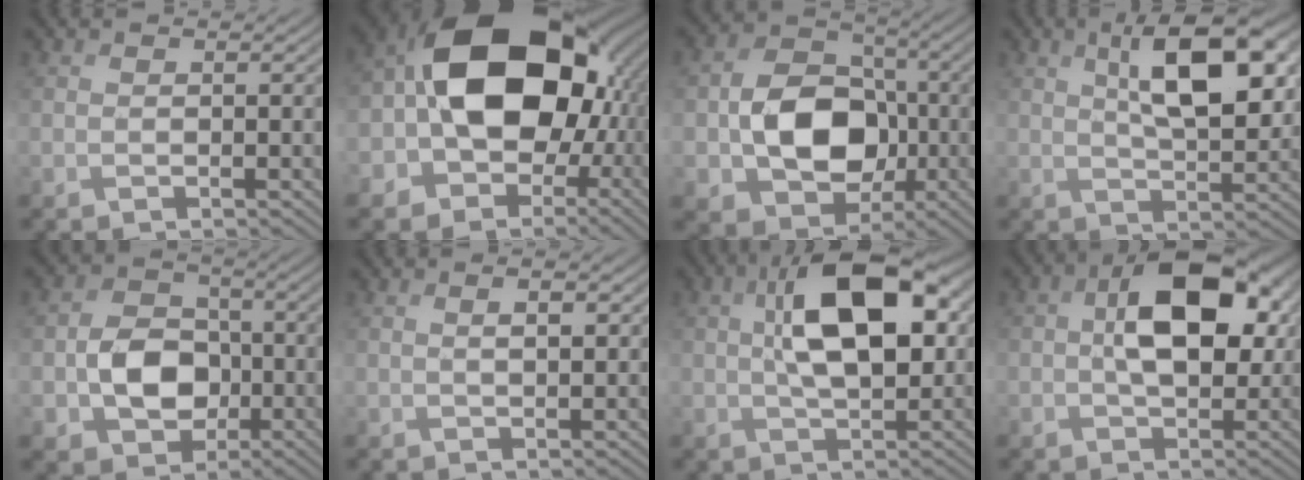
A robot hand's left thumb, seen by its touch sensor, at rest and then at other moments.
{"total": 18.0, "force": [-0.3, 13.2, 12.2], "torque": [-0.203, -0.003, -0.013]}
{"total": 11.8, "force": [-1.7, 9.2, 7.1], "torque": [-0.138, -0.007, -0.039]}
{"total": 10.8, "force": [3.7, 4.6, 9.1], "torque": [-0.147, 0.004, 0.057]}
{"total": 7.6, "force": [-1.6, 6.1, 4.3], "torque": [-0.082, -0.003, -0.040]}
{"total": 2.2, "force": [0.9, 0.8, 1.9], "torque": [-0.027, -0.006, 0.021]}
{"total": 11.7, "force": [2.4, 5.6, 10.0], "torque": [-0.173, 0.012, 0.036]}
{"total": 10.3, "force": [1.4, 6.0, 8.3], "torque": [-0.139, 0.007, 0.016]}